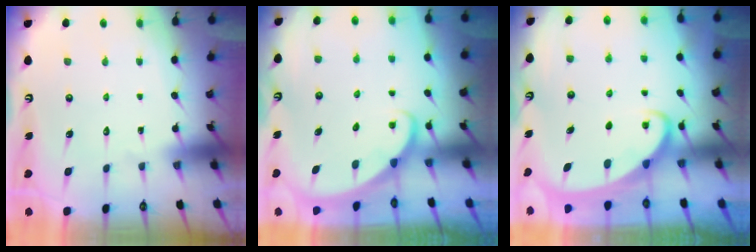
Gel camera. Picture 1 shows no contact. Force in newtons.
{"total": 1.3, "press": 1.3, "slide": 0.0}
{"total": 2.7, "press": 2.7, "slide": 0.4}